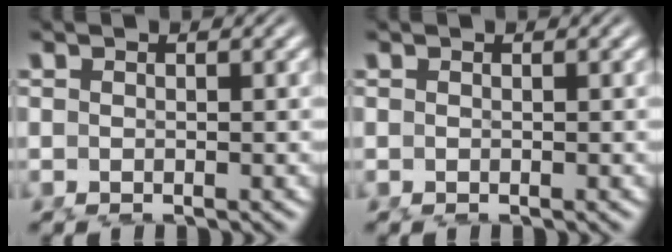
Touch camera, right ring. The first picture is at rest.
{"total": 0.0}